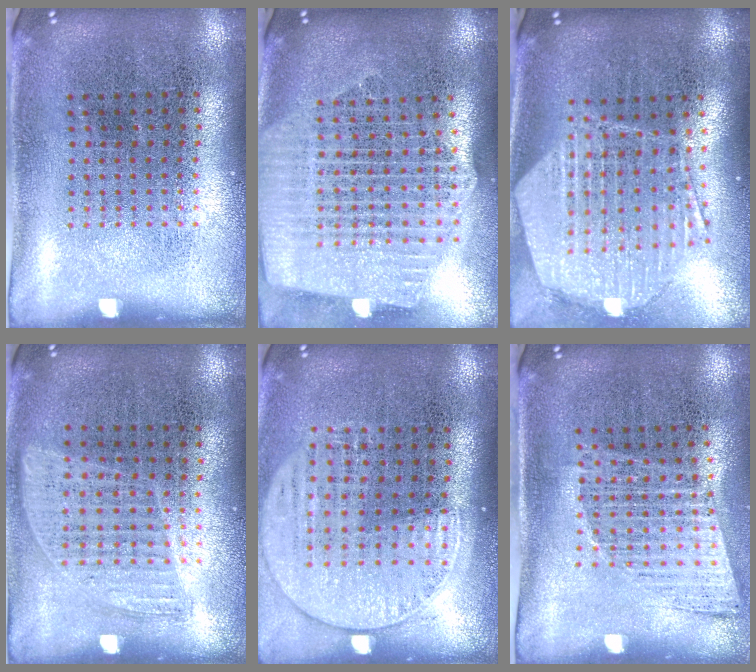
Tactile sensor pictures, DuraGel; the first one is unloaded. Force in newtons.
{"total": 2.7, "press": 2.3, "slide": 1.4}
{"total": 2.2, "press": 1.9, "slide": 1.1}
{"total": 0.9, "press": 0.8, "slide": 0.4}
{"total": 1.5, "press": 1.4, "slide": 0.6}
{"total": 1.2, "press": 1.0, "slide": 0.6}